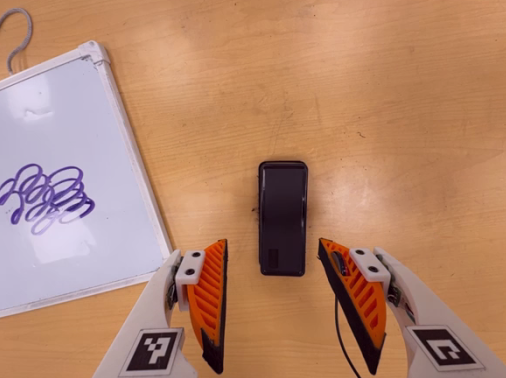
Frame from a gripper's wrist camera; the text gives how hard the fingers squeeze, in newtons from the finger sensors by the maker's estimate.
{"total": 0.0}